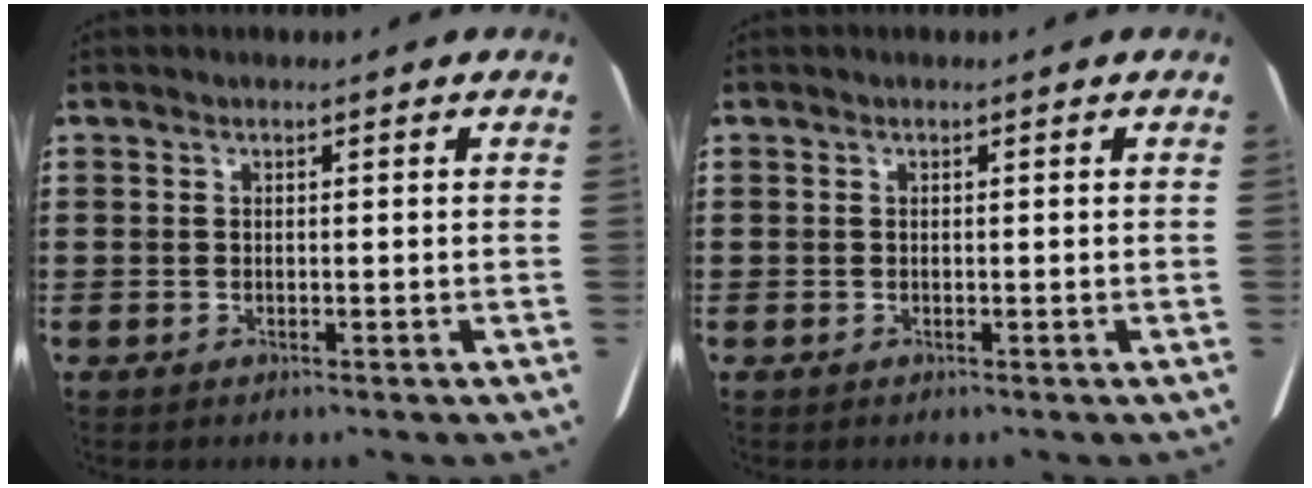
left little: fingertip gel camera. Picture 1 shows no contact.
{"total": 0.0}